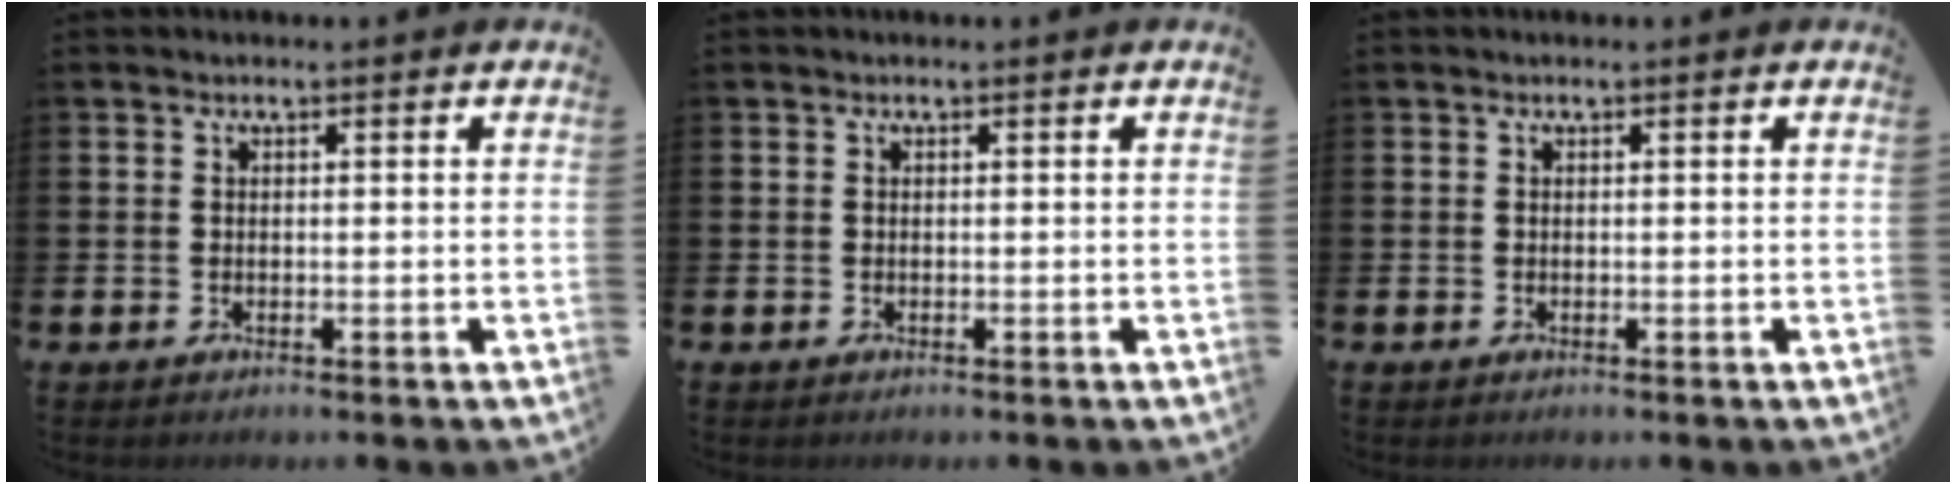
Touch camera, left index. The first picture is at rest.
{"total": 0.0}
{"total": 0.0}